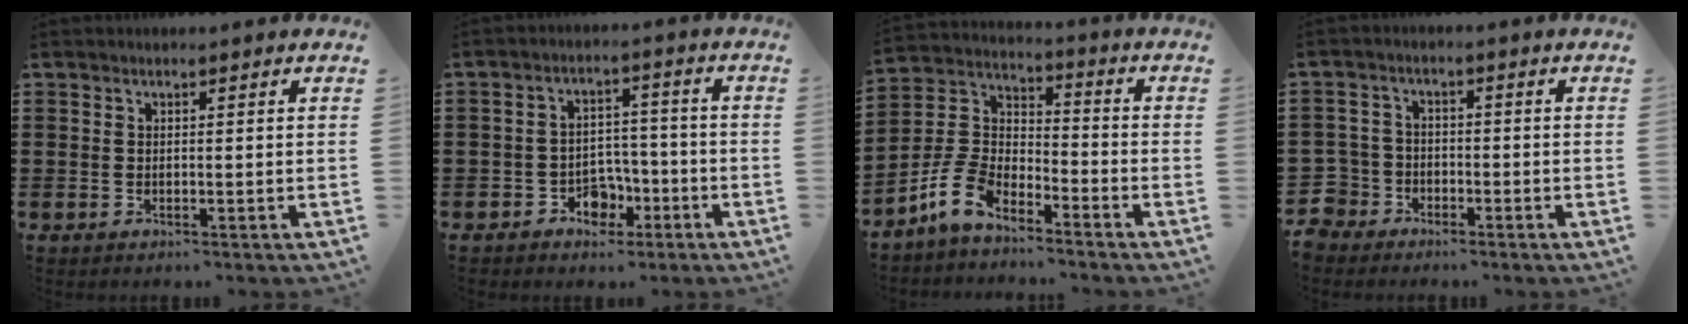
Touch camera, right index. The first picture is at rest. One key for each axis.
{"total": 5.0, "fx": -2.6, "fy": 3.8, "fz": 2.0, "tx": -0.031, "ty": 0.010, "tz": -0.049}
{"total": 8.2, "fx": -6.0, "fy": 3.9, "fz": 3.9, "tx": -0.114, "ty": 0.008, "tz": -0.125}
{"total": 4.5, "fx": -3.0, "fy": 3.3, "fz": 0.5, "tx": -0.051, "ty": -0.003, "tz": -0.072}